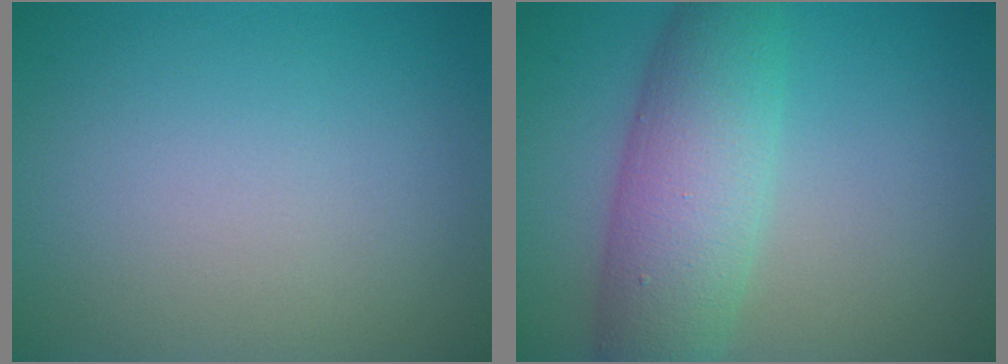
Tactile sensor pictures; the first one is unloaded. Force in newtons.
{"total": 7.1, "press": 7.1, "slide": 0.1}